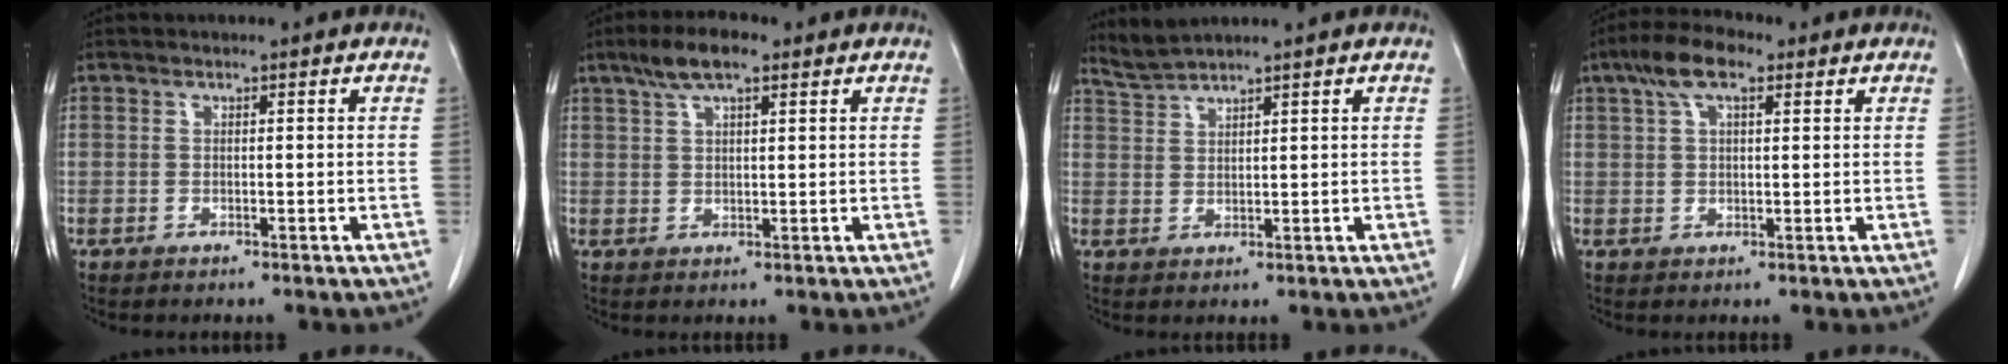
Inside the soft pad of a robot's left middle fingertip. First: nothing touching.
{"total": 5.8, "force": [3.7, 1.5, 4.2], "torque": [-0.085, 0.017, 0.067]}
{"total": 2.4, "force": [2.3, -0.7, 0.0], "torque": [-0.004, 0.004, 0.056]}
{"total": 6.5, "force": [3.6, 2.3, 4.9], "torque": [-0.099, 0.026, 0.062]}